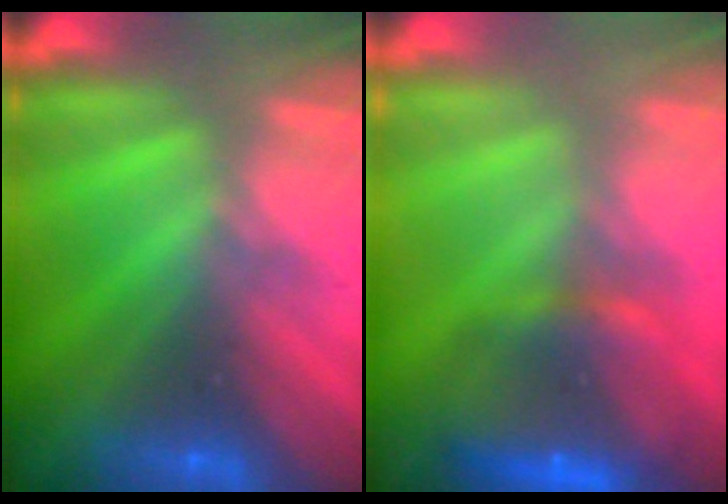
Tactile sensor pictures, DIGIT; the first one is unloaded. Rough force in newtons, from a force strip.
{"total": 6.9}